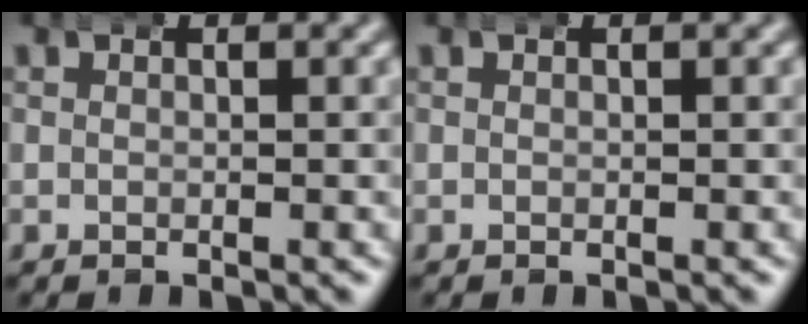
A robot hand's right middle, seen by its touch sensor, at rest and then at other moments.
{"total": 0.0}